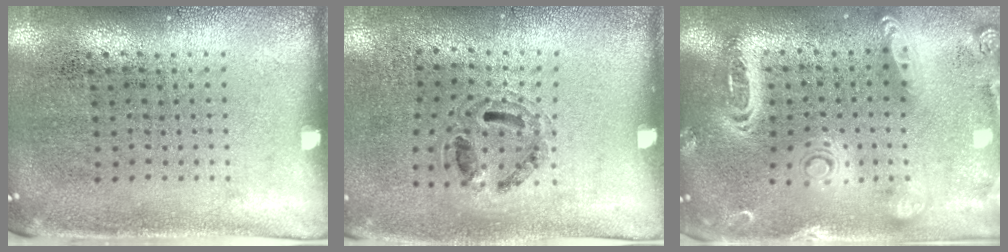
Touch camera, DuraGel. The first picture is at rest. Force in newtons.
{"total": 1.0, "press": 0.8, "slide": 0.5}
{"total": 2.6, "press": 2.3, "slide": 1.2}